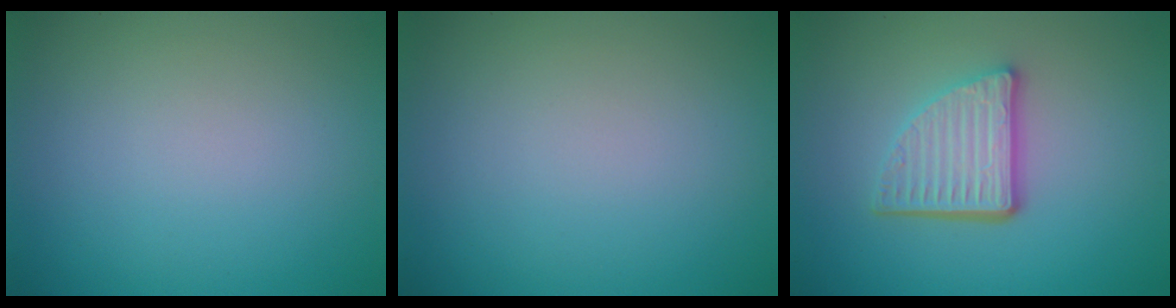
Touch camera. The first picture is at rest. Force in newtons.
{"total": 0.0}
{"total": 4.6, "press": 3.4, "slide": 3.1}